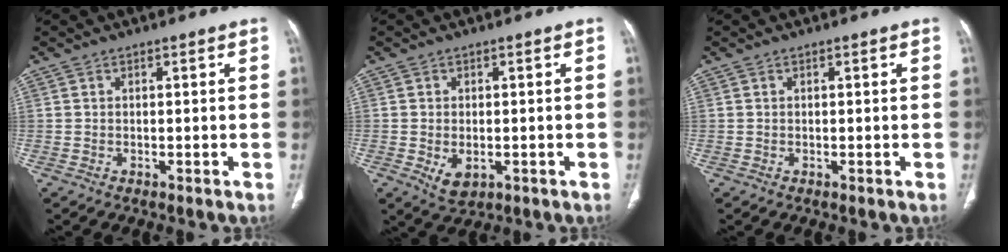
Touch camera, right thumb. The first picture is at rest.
{"total": 4.1, "force": [-1.0, 2.7, 3.0], "torque": [-0.047, -0.003, -0.006]}
{"total": 0.0}